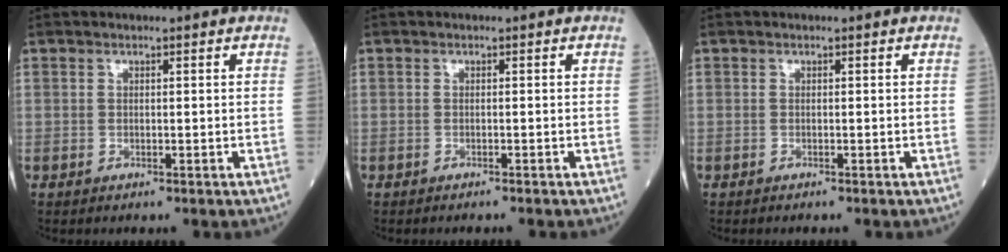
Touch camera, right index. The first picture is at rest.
{"total": 1.2, "force": [-1.1, -0.2, 0.4], "torque": [-0.006, 0.001, -0.012]}
{"total": 0.0}